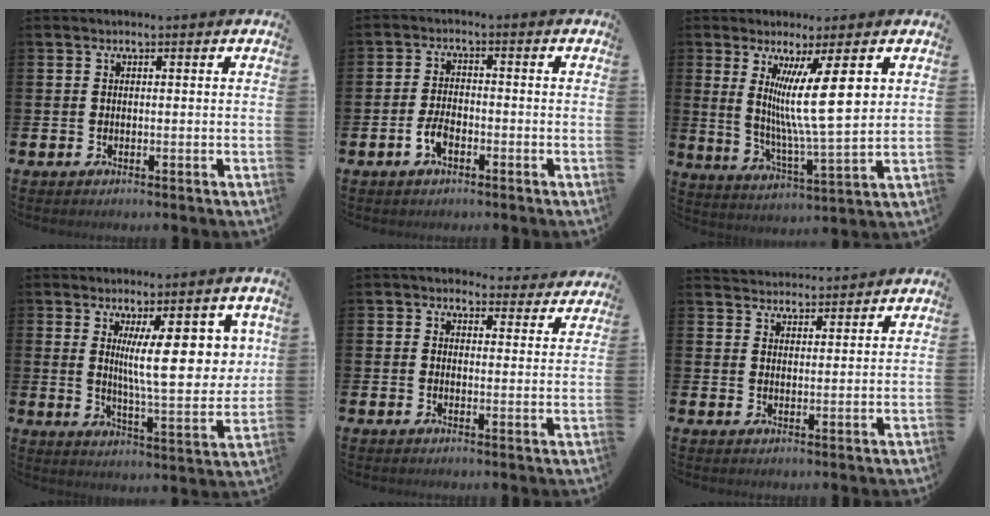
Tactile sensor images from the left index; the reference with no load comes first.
{"total": 3.1, "force": [-1.4, 1.5, 2.2], "torque": [-0.056, 0.006, -0.028]}
{"total": 11.1, "force": [5.3, 1.1, 9.7], "torque": [-0.176, -0.032, 0.084]}
{"total": 11.4, "force": [4.1, 3.1, 10.2], "torque": [-0.168, -0.018, 0.065]}
{"total": 3.8, "force": [3.5, 1.5, 0.4], "torque": [-0.011, -0.019, 0.061]}
{"total": 3.6, "force": [3.6, 0.6, -0.3], "torque": [-0.004, -0.018, 0.066]}